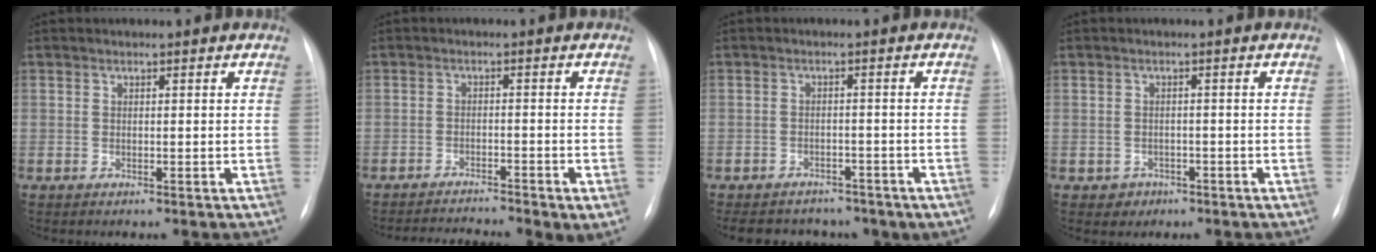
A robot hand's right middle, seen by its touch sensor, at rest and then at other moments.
{"total": 7.1, "force": [-5.8, 0.8, 4.0], "torque": [-0.067, -0.006, -0.089]}
{"total": 12.8, "force": [-9.7, 6.8, 4.8], "torque": [-0.099, 0.011, -0.109]}
{"total": 2.1, "force": [-1.2, 1.8, 0.1], "torque": [-0.001, 0.007, -0.012]}